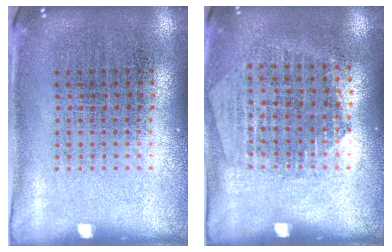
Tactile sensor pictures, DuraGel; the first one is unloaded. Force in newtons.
{"total": 1.2, "press": 1.1, "slide": 0.5}